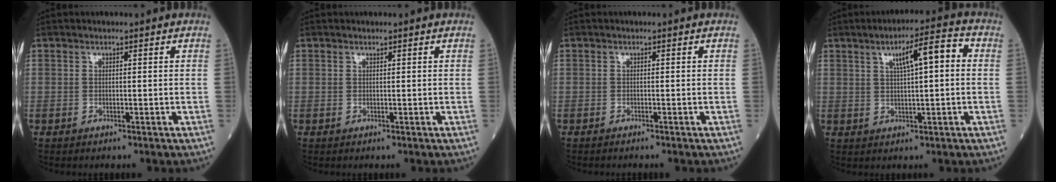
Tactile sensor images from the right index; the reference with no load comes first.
{"total": 0.0}
{"total": 0.8, "force": [-0.8, -0.1, 0.3], "torque": [-0.005, -0.001, -0.013]}
{"total": 7.1, "force": [1.8, 1.2, 6.7], "torque": [-0.108, 0.020, 0.027]}